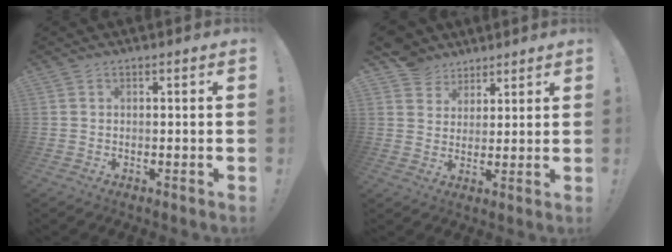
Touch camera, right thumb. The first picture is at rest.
{"total": 7.3, "force": [5.1, 5.2, 0.6], "torque": [-0.019, -0.037, 0.103]}